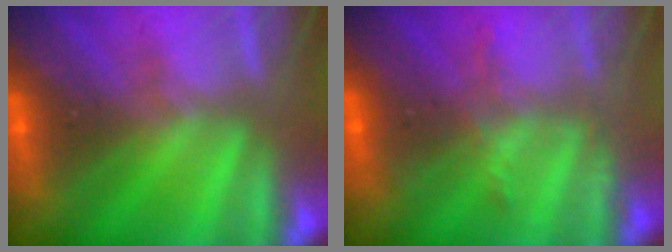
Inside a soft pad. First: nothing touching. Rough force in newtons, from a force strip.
{"total": 2.3}